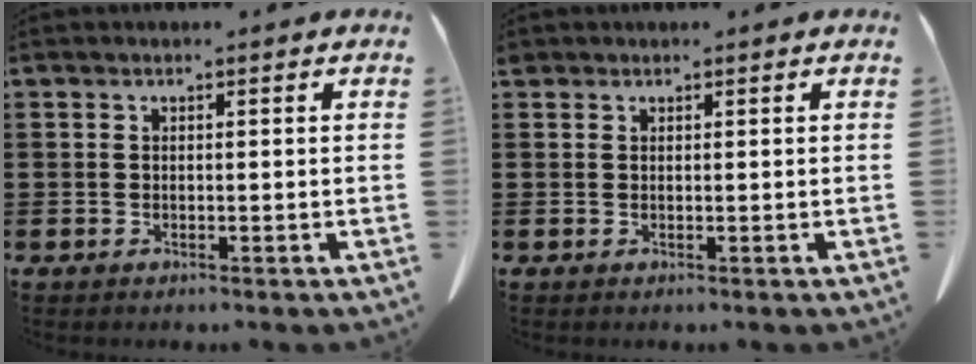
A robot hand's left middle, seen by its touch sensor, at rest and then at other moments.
{"total": 0.5, "force": [0.4, 0.3, 0.1], "torque": [-0.004, 0.003, 0.007]}